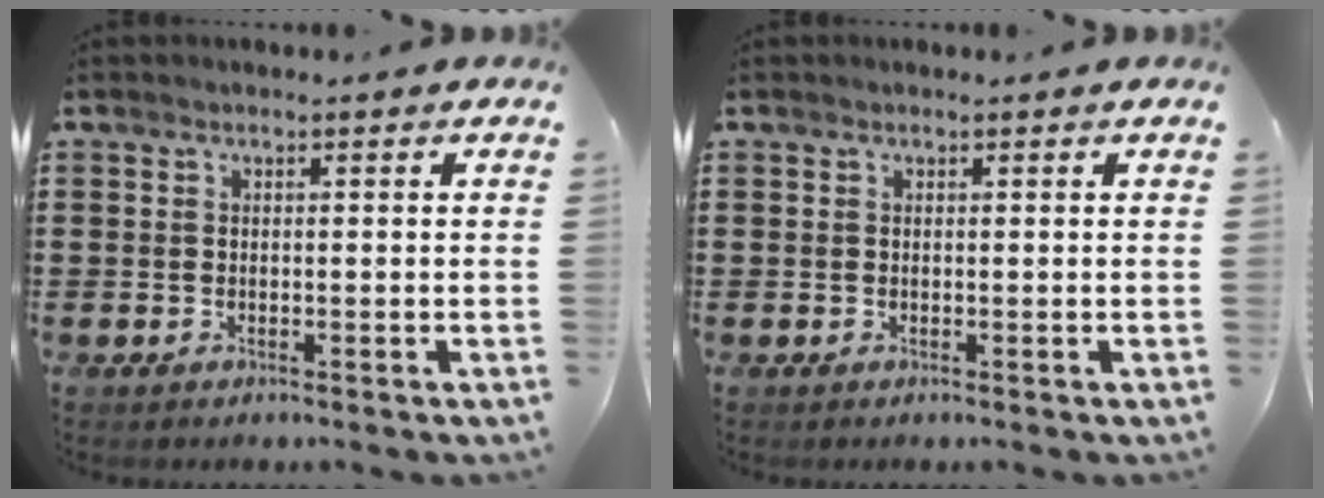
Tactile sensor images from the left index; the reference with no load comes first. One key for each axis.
{"total": 0.0}